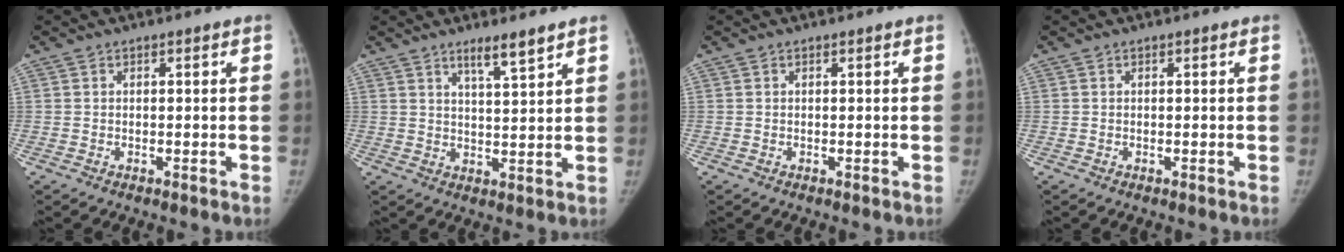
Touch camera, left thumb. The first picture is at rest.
{"total": 4.9, "force": [3.6, 0.2, 3.3], "torque": [-0.049, -0.030, 0.061]}
{"total": 0.0}
{"total": 0.0}